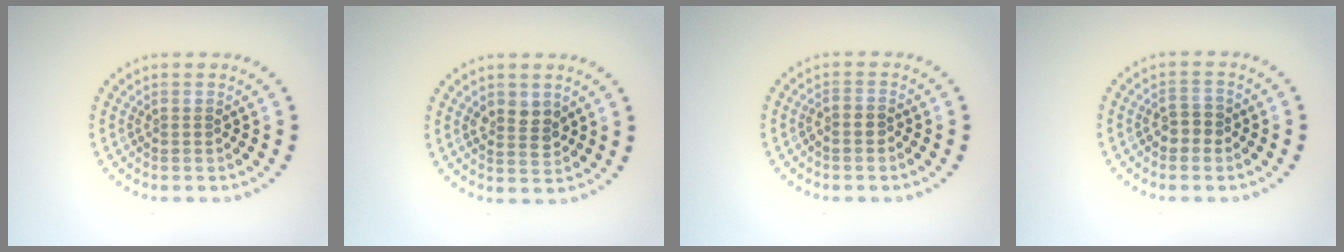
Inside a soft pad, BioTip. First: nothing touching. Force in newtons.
{"total": 2.2, "press": 2.2, "slide": 0.4}
{"total": 1.0, "press": 0.8, "slide": 0.7}
{"total": 1.9, "press": 1.7, "slide": 0.7}